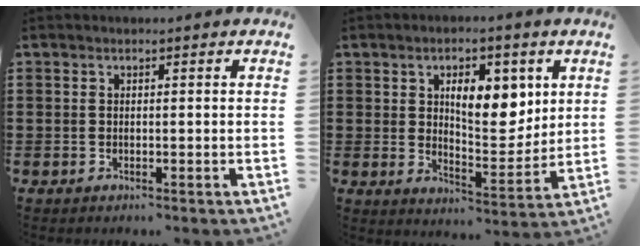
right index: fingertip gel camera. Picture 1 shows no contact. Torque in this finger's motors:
{"motor_torque": [1.49, 0.65, 0.53, 0.08]}